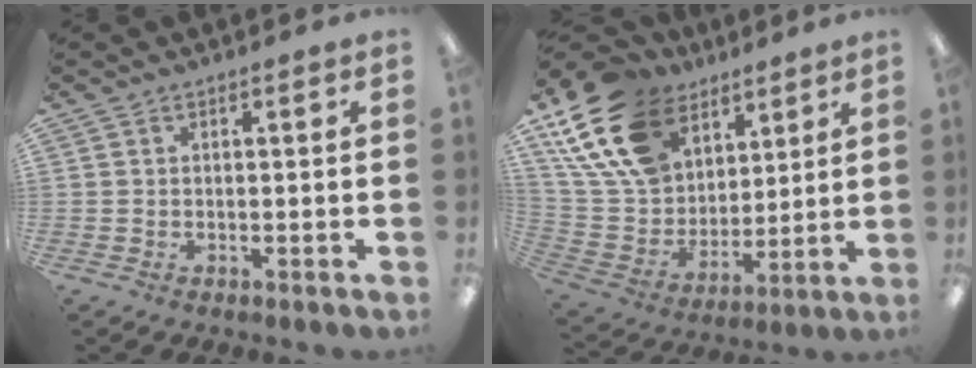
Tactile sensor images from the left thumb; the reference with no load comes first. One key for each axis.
{"total": 20.9, "fx": 11.9, "fy": 13.6, "fz": 10.4, "tx": -0.239, "ty": -0.045, "tz": 0.225}